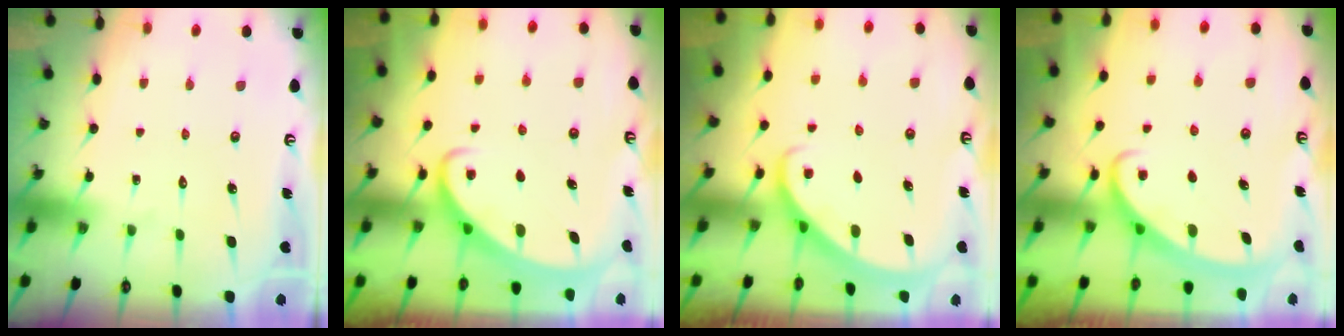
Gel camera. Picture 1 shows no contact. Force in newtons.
{"total": 2.5, "press": 2.5, "slide": 0.3}
{"total": 2.1, "press": 2.1, "slide": 0.2}
{"total": 2.6, "press": 2.5, "slide": 0.4}